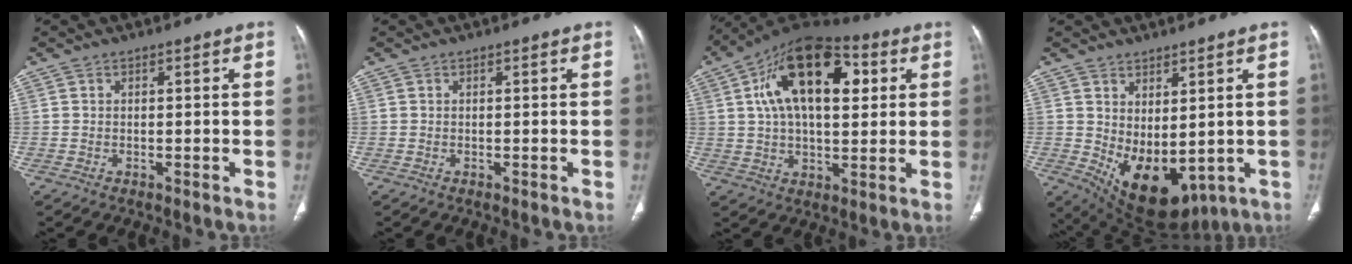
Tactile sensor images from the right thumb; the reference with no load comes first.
{"total": 0.0}
{"total": 20.8, "force": [6.0, 11.0, 16.6], "torque": [-0.247, 0.010, 0.087]}
{"total": 12.6, "force": [-0.6, 7.0, 10.5], "torque": [-0.150, -0.017, 0.028]}